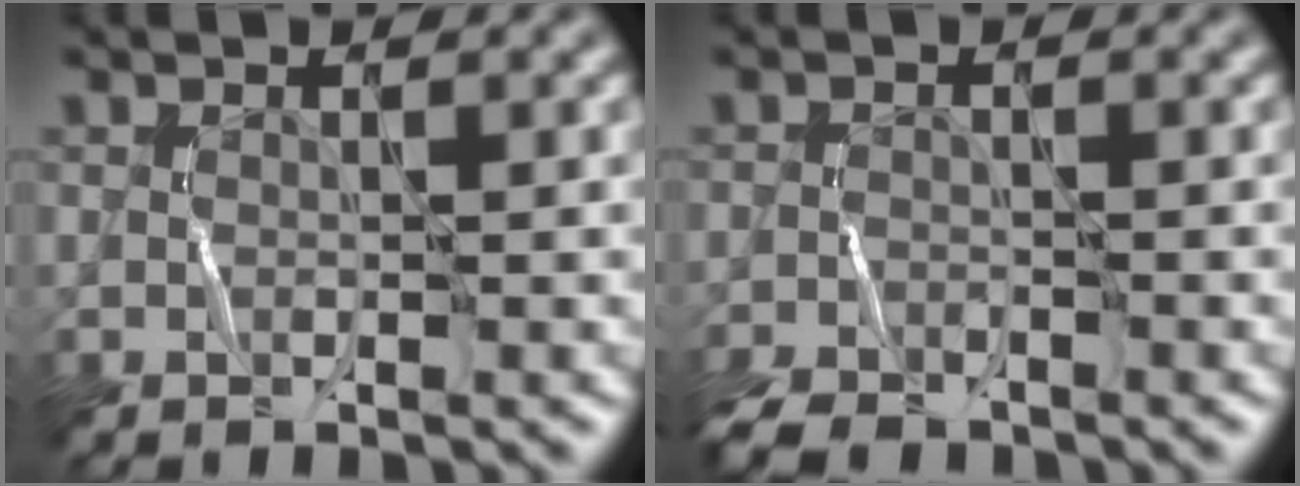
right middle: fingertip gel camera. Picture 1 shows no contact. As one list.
[{"total": 3.8, "force": [-3.4, 1.1, 1.2], "torque": [-0.026, -0.017, -0.070]}]